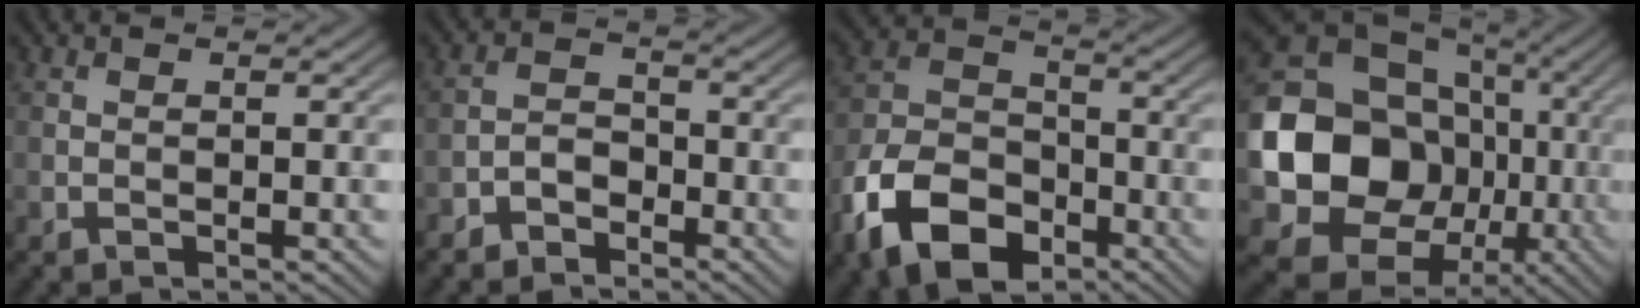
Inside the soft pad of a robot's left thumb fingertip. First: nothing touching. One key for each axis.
{"total": 3.3, "fx": -2.6, "fy": 1.7, "fz": 1.2, "tx": -0.018, "ty": 0.005, "tz": -0.058}
{"total": 12.5, "fx": -7.0, "fy": 7.5, "fz": 7.2, "tx": -0.168, "ty": -0.016, "tz": -0.145}
{"total": 18.3, "fx": -2.3, "fy": 15.5, "fz": 9.4, "tx": -0.209, "ty": -0.030, "tz": -0.043}